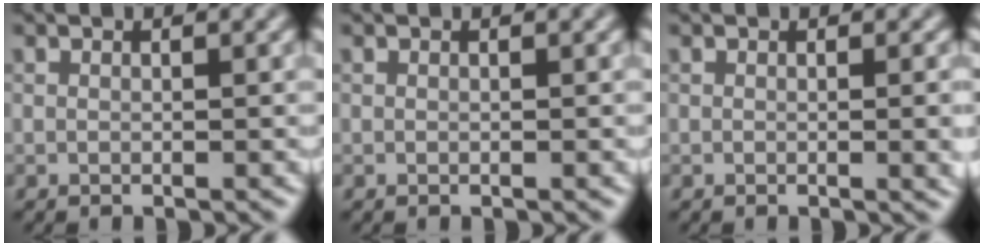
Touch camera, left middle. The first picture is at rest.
{"total": 0.0}
{"total": 2.6, "force": [-0.1, 1.0, 2.4], "torque": [-0.013, 0.011, 0.006]}